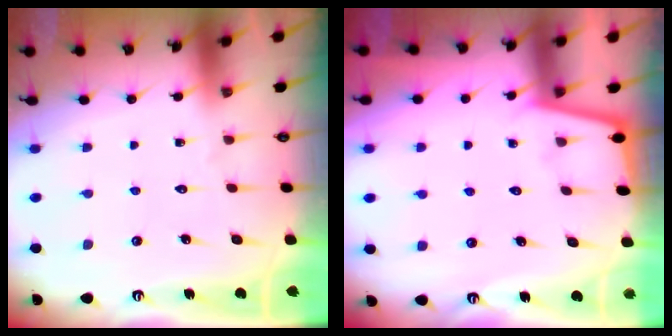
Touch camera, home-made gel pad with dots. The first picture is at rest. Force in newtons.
{"total": 1.8, "press": 1.8, "slide": 0.4}